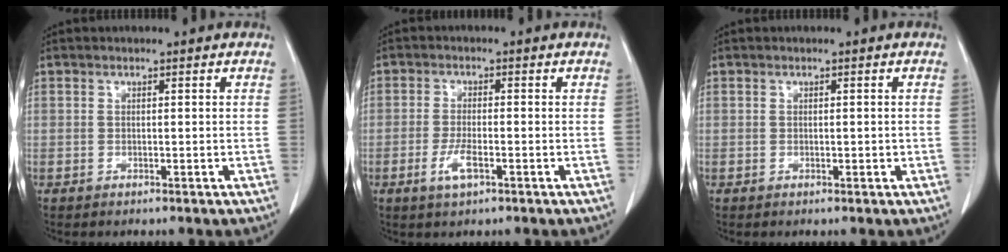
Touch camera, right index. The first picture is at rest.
{"total": 3.8, "force": [-1.7, 0.9, 3.2], "torque": [-0.068, -0.002, -0.031]}
{"total": 0.7, "force": [-0.1, 0.4, 0.6], "torque": [-0.008, 0.000, 0.002]}